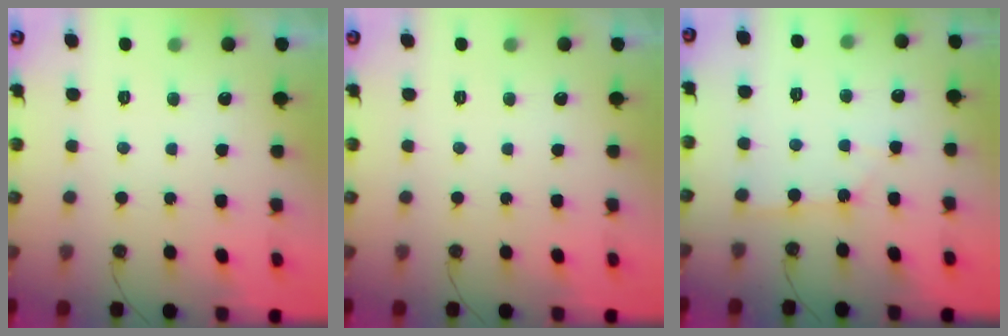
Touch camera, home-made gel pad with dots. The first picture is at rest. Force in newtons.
{"total": 0.0}
{"total": 2.0, "press": 2.0, "slide": 0.2}